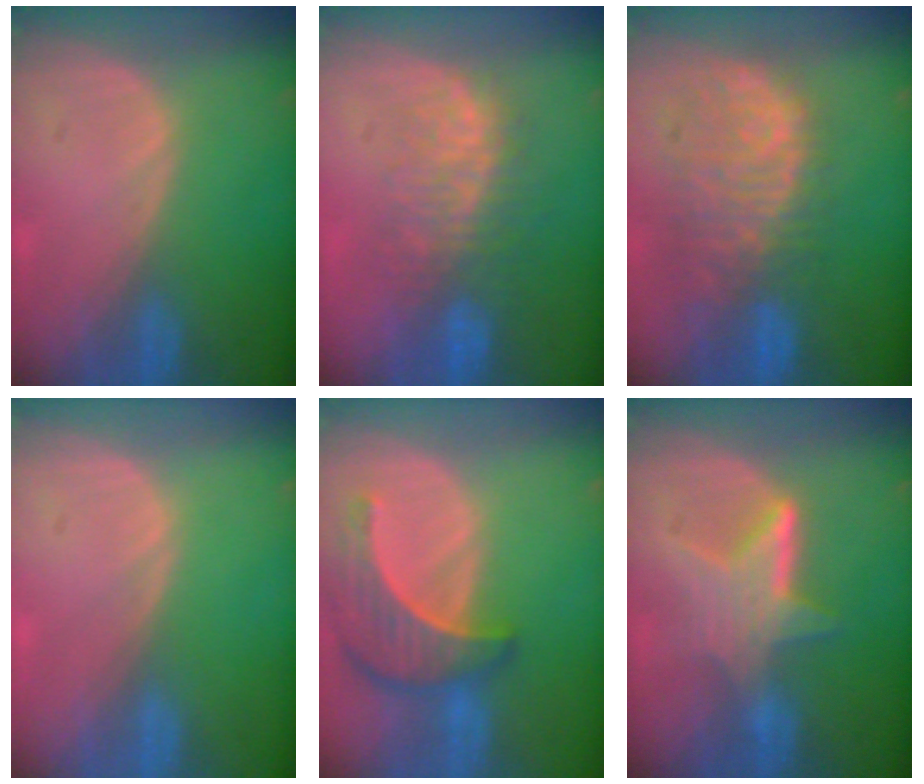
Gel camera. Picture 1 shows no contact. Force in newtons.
{"total": 8.5, "press": 7.7, "slide": 3.6}
{"total": 11.0, "press": 9.6, "slide": 5.4}
{"total": 0.0}
{"total": 8.1, "press": 7.6, "slide": 2.8}
{"total": 6.2, "press": 6.0, "slide": 1.4}